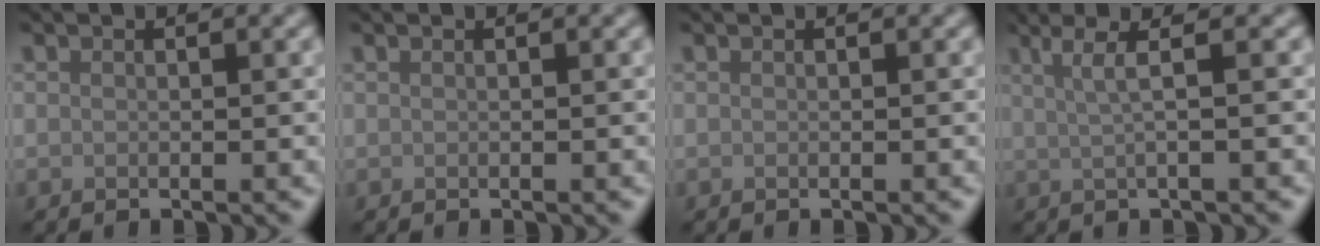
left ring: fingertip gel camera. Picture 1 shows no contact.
{"total": 0.0}
{"total": 0.0}
{"total": 3.2, "force": [1.2, 0.7, 2.9], "torque": [-0.044, 0.002, 0.013]}